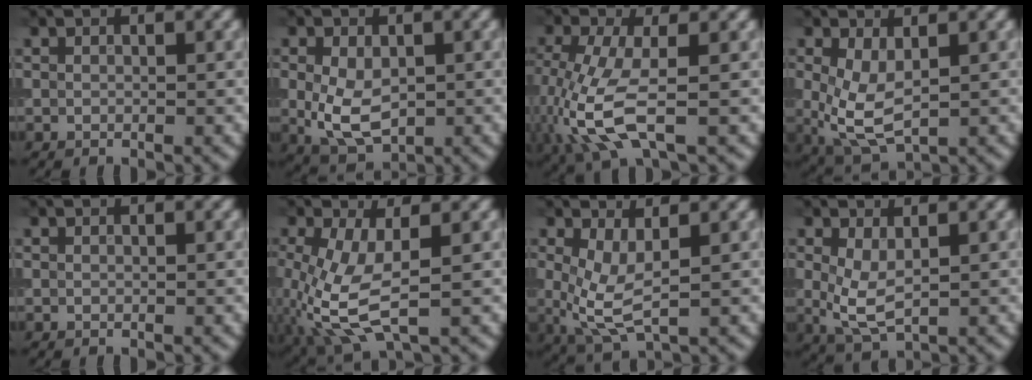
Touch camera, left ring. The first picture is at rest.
{"total": 5.3, "force": [-0.3, 3.4, 4.1], "torque": [-0.085, -0.009, 0.000]}
{"total": 7.4, "force": [-2.0, 3.0, 6.5], "torque": [-0.172, -0.014, -0.042]}
{"total": 5.0, "force": [0.1, 2.5, 4.3], "torque": [-0.108, -0.013, 0.009]}
{"total": 0.0}
{"total": 7.1, "force": [-1.2, 3.0, 6.3], "torque": [-0.164, -0.012, -0.020]}
{"total": 4.5, "force": [0.3, 1.8, 4.1], "torque": [-0.100, -0.014, 0.008]}
{"total": 3.5, "force": [0.4, 1.6, 3.1], "torque": [-0.073, -0.005, 0.011]}